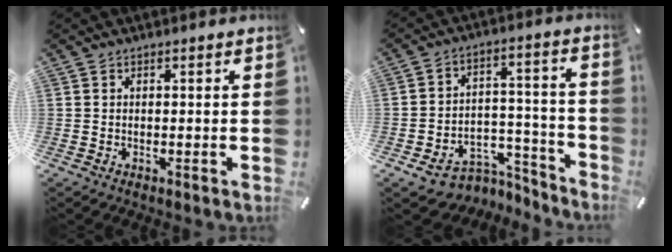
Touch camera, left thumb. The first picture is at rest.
{"total": 8.7, "force": [-3.7, 7.3, 2.9], "torque": [-0.026, 0.020, -0.052]}